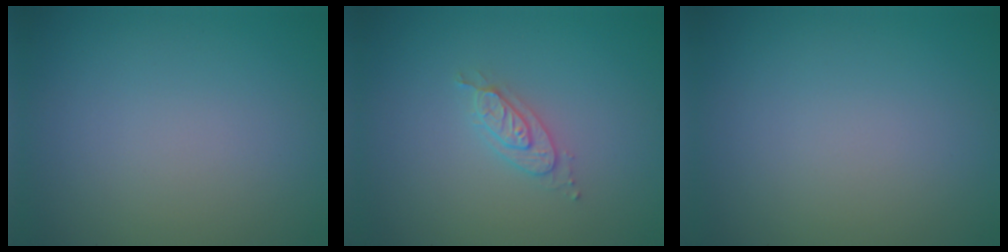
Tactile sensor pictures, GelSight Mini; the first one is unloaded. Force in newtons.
{"total": 2.2, "press": 2.2, "slide": 0.3}
{"total": 0.0}